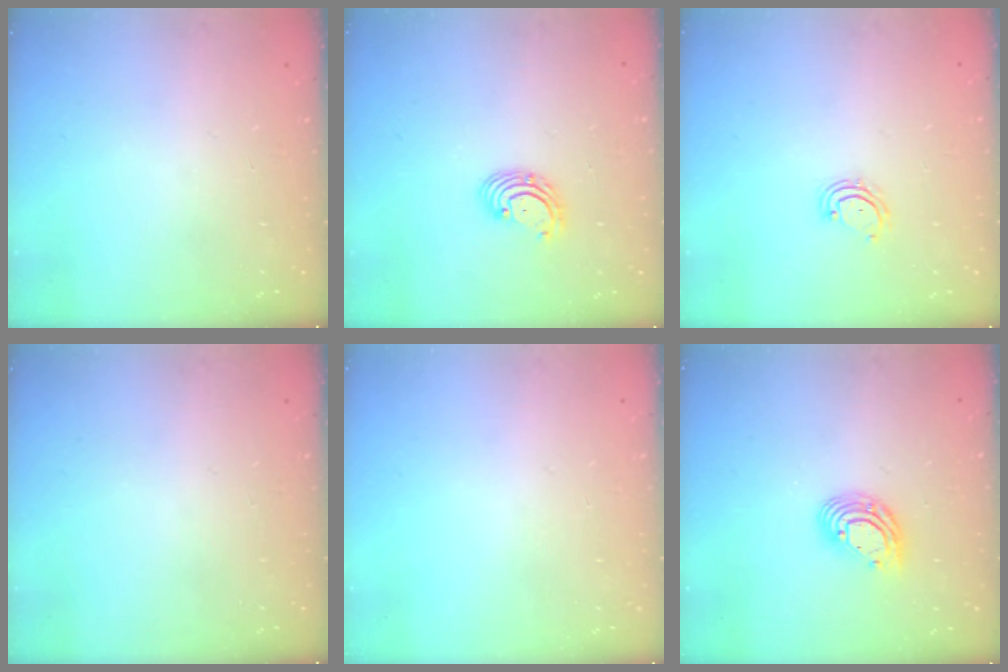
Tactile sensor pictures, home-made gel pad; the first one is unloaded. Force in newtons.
{"total": 2.7, "press": 2.7, "slide": 0.3}
{"total": 4.1, "press": 4.1, "slide": 0.3}
{"total": 0.0}
{"total": 0.0}
{"total": 10.5, "press": 10.4, "slide": 1.9}